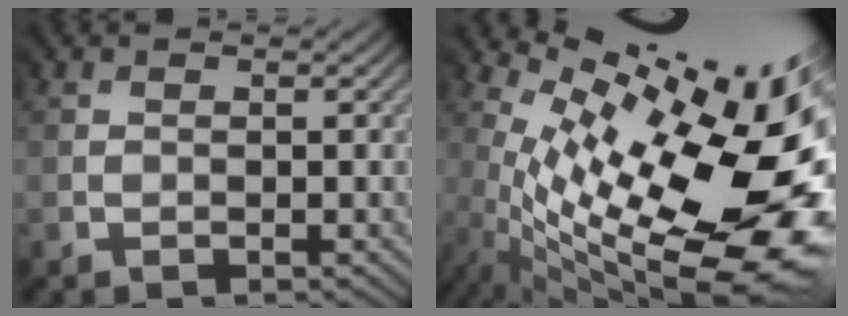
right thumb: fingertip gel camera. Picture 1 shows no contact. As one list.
[{"total": 16.1, "force": [0.0, 5.9, 15.0], "torque": [-0.235, -0.024, 0.027]}]